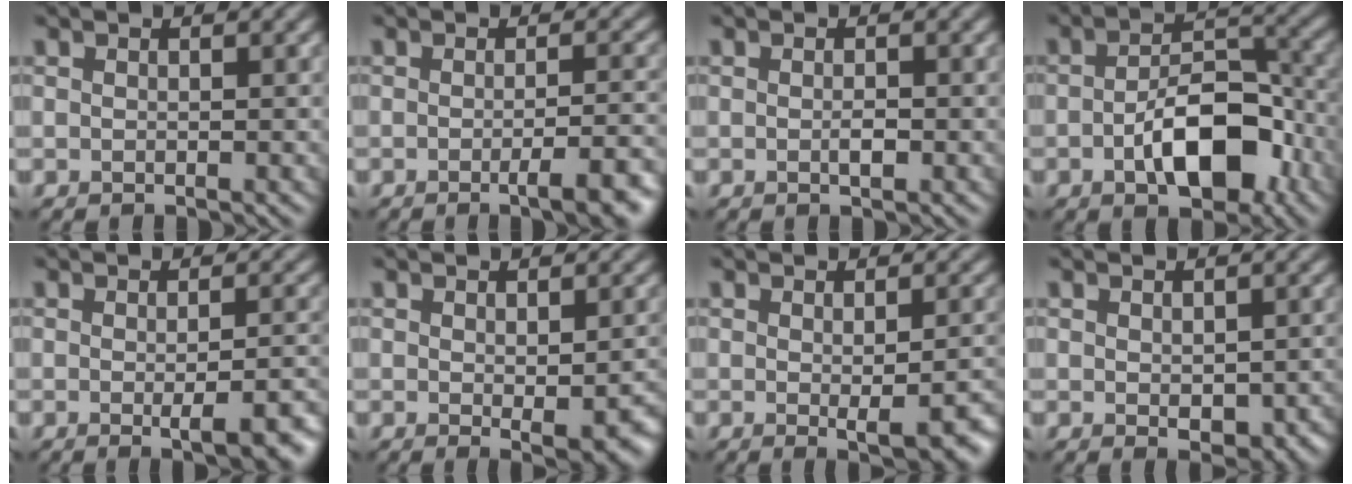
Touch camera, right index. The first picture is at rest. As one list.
[{"total": 5.3, "force": [-2.2, 1.5, 4.6], "torque": [-0.048, 0.000, -0.026]}, {"total": 1.0, "force": [-0.2, 0.3, 0.9], "torque": [-0.018, -0.001, -0.004]}, {"total": 7.7, "force": [-2.7, 3.9, 6.1], "torque": [-0.096, 0.004, -0.043]}, {"total": 5.3, "force": [-1.6, 1.5, 4.8], "torque": [-0.060, -0.008, -0.014]}, {"total": 4.6, "force": [-0.9, 1.7, 4.1], "torque": [-0.047, -0.015, -0.002]}, {"total": 4.7, "force": [-1.0, 1.3, 4.4], "torque": [-0.056, -0.013, -0.006]}, {"total": 3.6, "force": [-0.9, 1.8, 3.0], "torque": [-0.041, -0.012, -0.005]}]